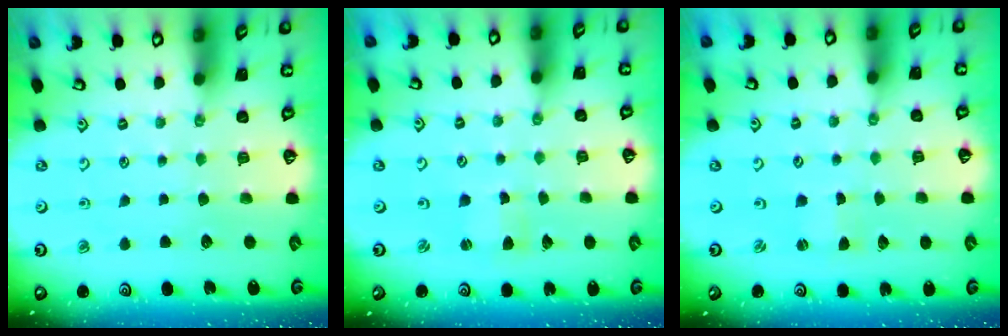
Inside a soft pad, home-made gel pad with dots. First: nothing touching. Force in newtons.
{"total": 1.6, "press": 1.6, "slide": 0.2}
{"total": 0.0}